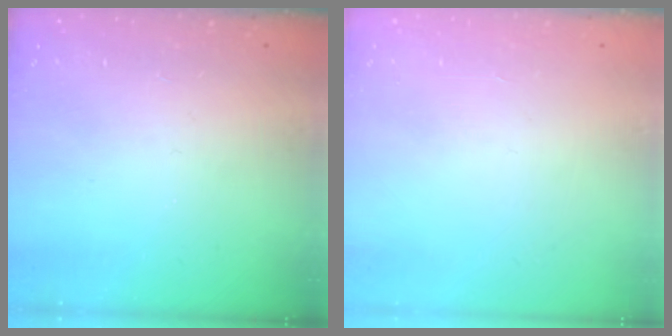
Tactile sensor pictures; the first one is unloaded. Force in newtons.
{"total": 0.0}